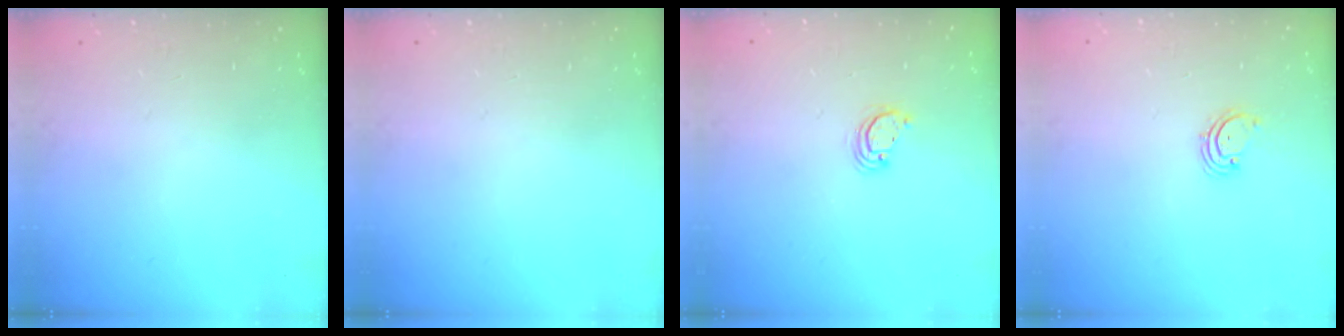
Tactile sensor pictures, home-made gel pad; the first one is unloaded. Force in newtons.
{"total": 0.0}
{"total": 3.2, "press": 3.2, "slide": 0.2}
{"total": 2.1, "press": 2.1, "slide": 0.3}